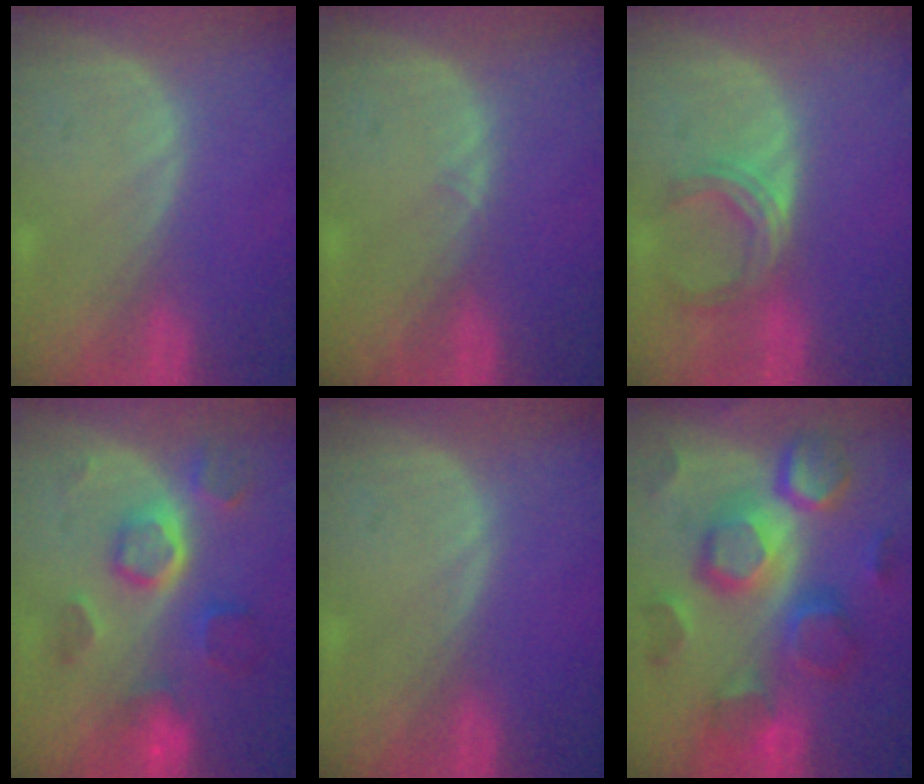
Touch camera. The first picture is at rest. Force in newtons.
{"total": 0.6, "press": 0.5, "slide": 0.4}
{"total": 4.9, "press": 4.5, "slide": 1.9}
{"total": 8.5, "press": 7.7, "slide": 3.7}
{"total": 0.0}
{"total": 12.4, "press": 12.4, "slide": 1.0}